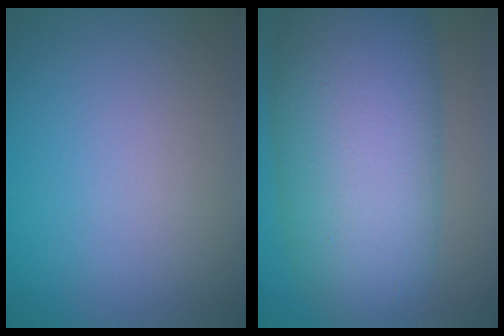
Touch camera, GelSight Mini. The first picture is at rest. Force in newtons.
{"total": 14.2, "press": 14.2, "slide": 0.1}